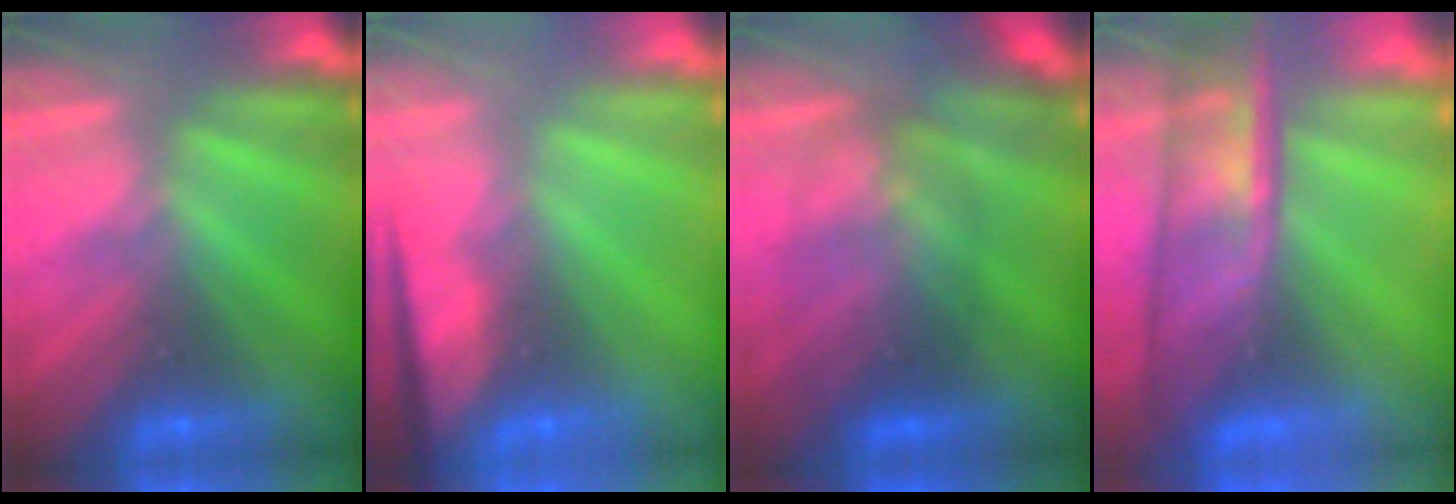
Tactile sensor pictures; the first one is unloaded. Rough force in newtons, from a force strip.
{"total": 7.6}
{"total": 2.8}
{"total": 5.6}